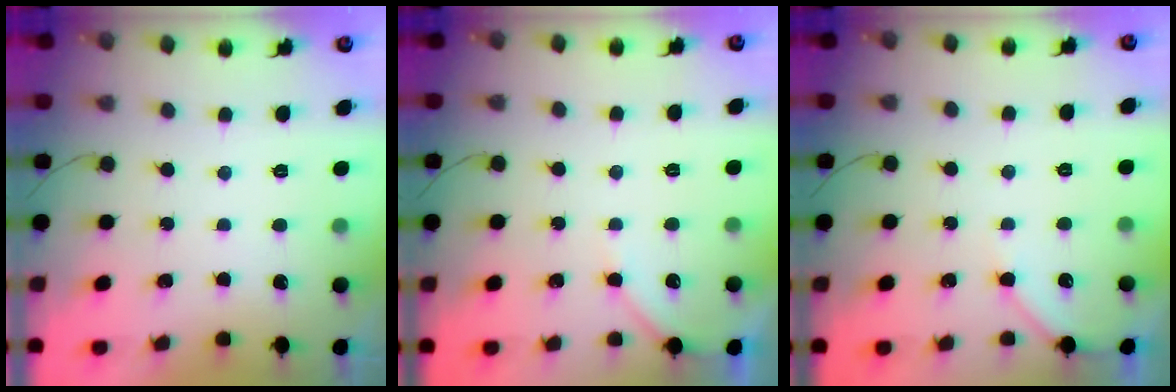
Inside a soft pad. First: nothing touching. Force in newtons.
{"total": 3.9, "press": 3.8, "slide": 0.6}
{"total": 4.9, "press": 4.8, "slide": 0.7}